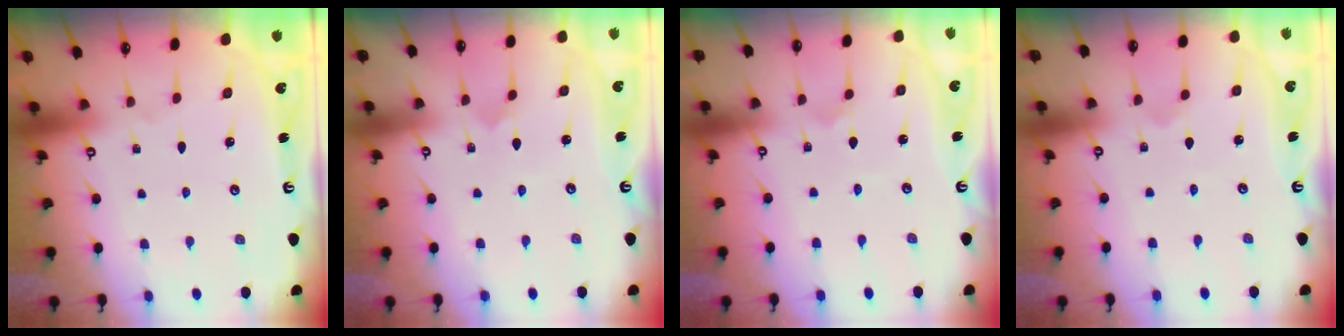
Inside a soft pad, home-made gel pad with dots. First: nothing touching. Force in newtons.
{"total": 1.3, "press": 1.3, "slide": 0.1}
{"total": 1.5, "press": 1.4, "slide": 0.4}
{"total": 1.8, "press": 1.8, "slide": 0.2}